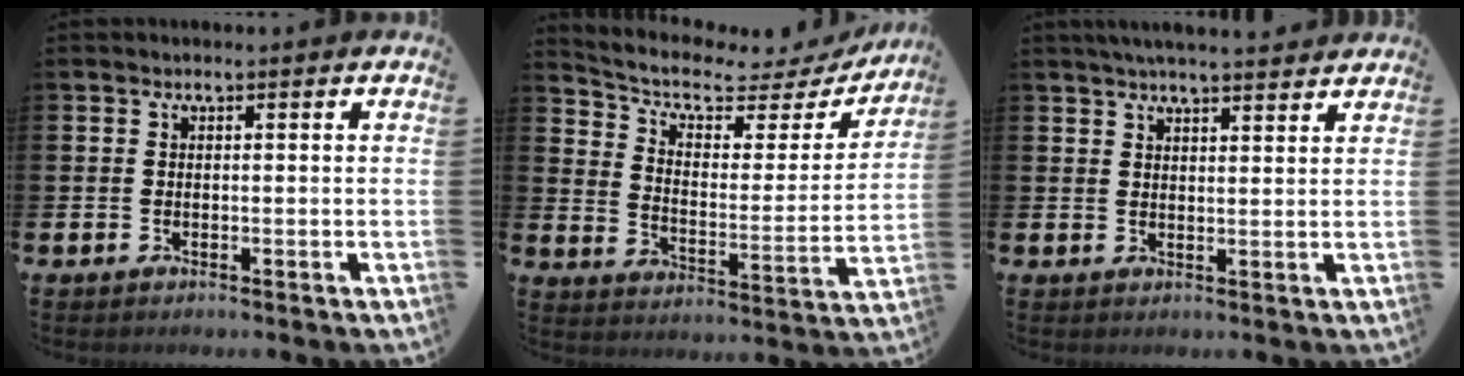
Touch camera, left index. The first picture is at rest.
{"total": 6.0, "force": [4.7, 2.6, 2.6], "torque": [-0.071, -0.038, 0.070]}
{"total": 4.0, "force": [3.8, 0.1, 1.1], "torque": [-0.029, -0.011, 0.069]}